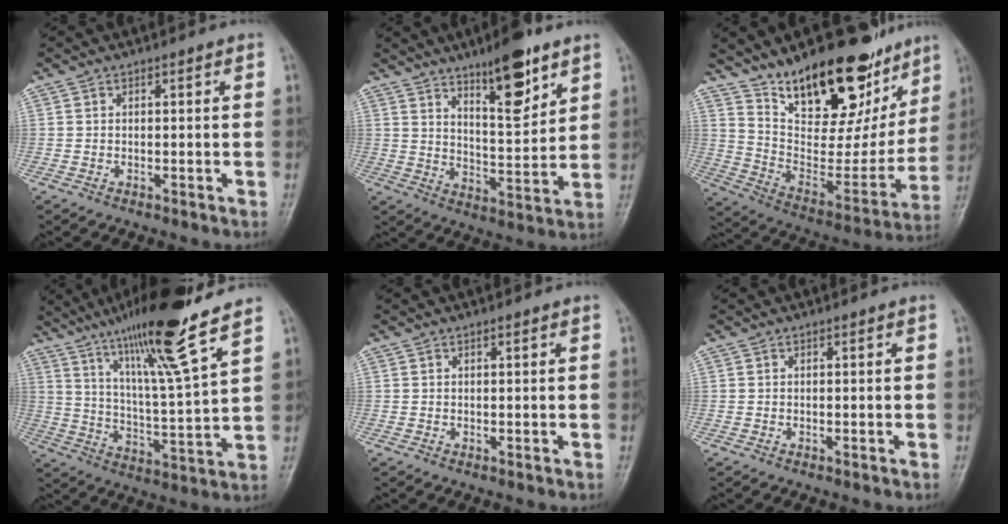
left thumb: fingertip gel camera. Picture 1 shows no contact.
{"total": 12.8, "force": [8.0, 3.8, 9.2], "torque": [-0.119, -0.055, 0.130]}
{"total": 27.7, "force": [18.5, 12.4, 16.6], "torque": [-0.205, -0.082, 0.301]}
{"total": 18.3, "force": [12.7, 0.6, 13.1], "torque": [-0.213, -0.062, 0.218]}
{"total": 0.6, "force": [0.4, 0.1, 0.4], "torque": [-0.008, -0.001, 0.005]}
{"total": 0.0}